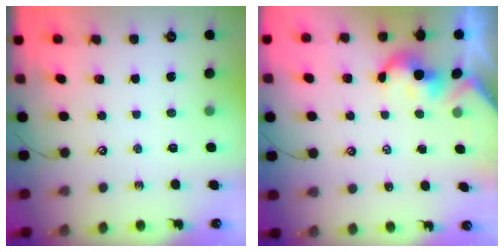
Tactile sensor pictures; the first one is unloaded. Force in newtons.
{"total": 1.7, "press": 1.7, "slide": 0.2}